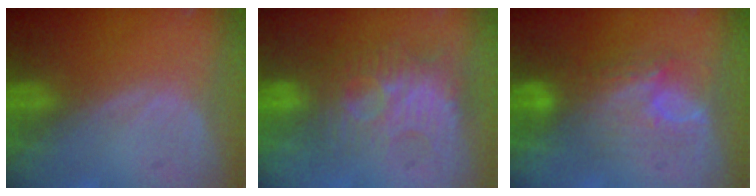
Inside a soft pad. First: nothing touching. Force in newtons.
{"total": 9.9, "press": 8.6, "slide": 5.0}
{"total": 7.4, "press": 7.2, "slide": 1.6}